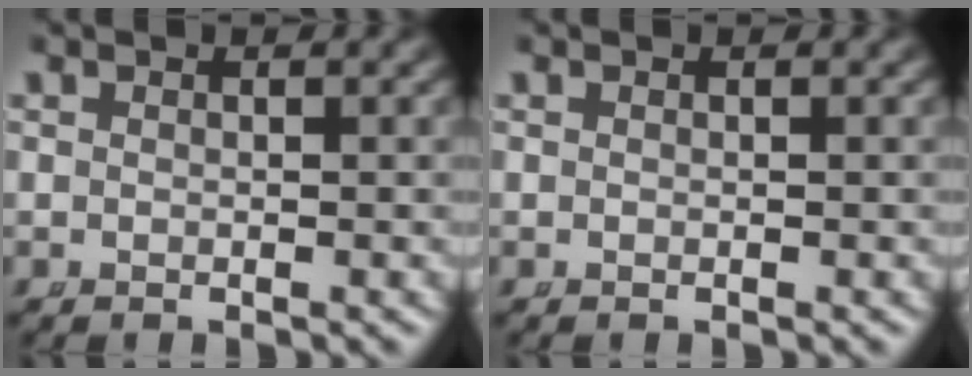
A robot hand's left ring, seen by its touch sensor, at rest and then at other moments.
{"total": 0.0}